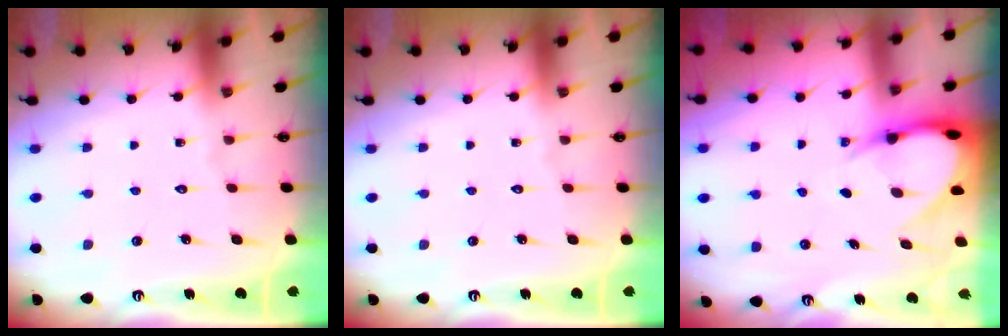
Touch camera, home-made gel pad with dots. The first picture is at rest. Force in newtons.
{"total": 0.0}
{"total": 6.0, "press": 6.0, "slide": 0.6}